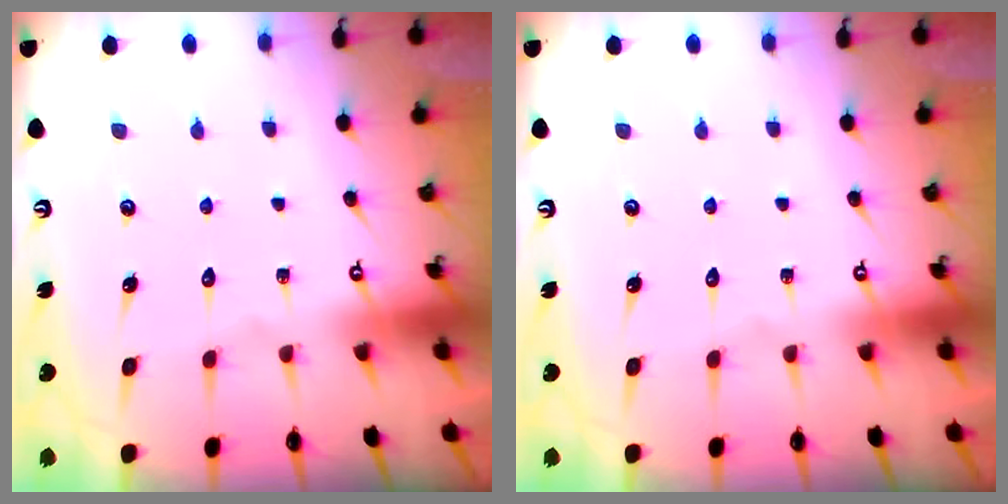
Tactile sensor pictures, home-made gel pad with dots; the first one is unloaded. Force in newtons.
{"total": 0.0}